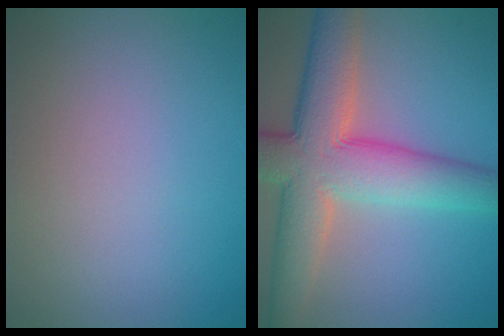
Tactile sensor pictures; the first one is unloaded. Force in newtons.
{"total": 10.0, "press": 10.0, "slide": 0.6}